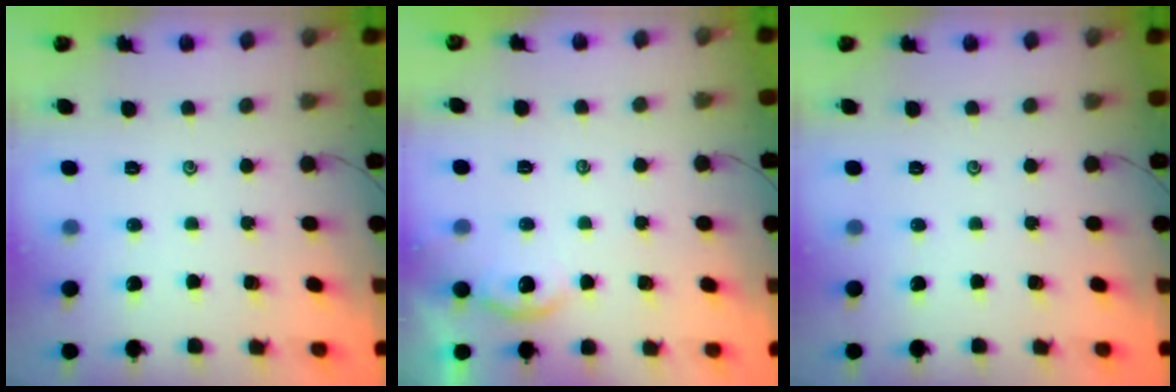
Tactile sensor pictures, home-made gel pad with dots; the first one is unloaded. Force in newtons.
{"total": 2.0, "press": 1.9, "slide": 0.5}
{"total": 0.0}